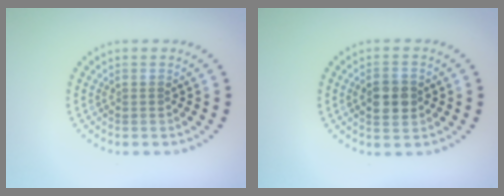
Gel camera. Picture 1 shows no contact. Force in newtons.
{"total": 3.3, "press": 3.3, "slide": 0.3}